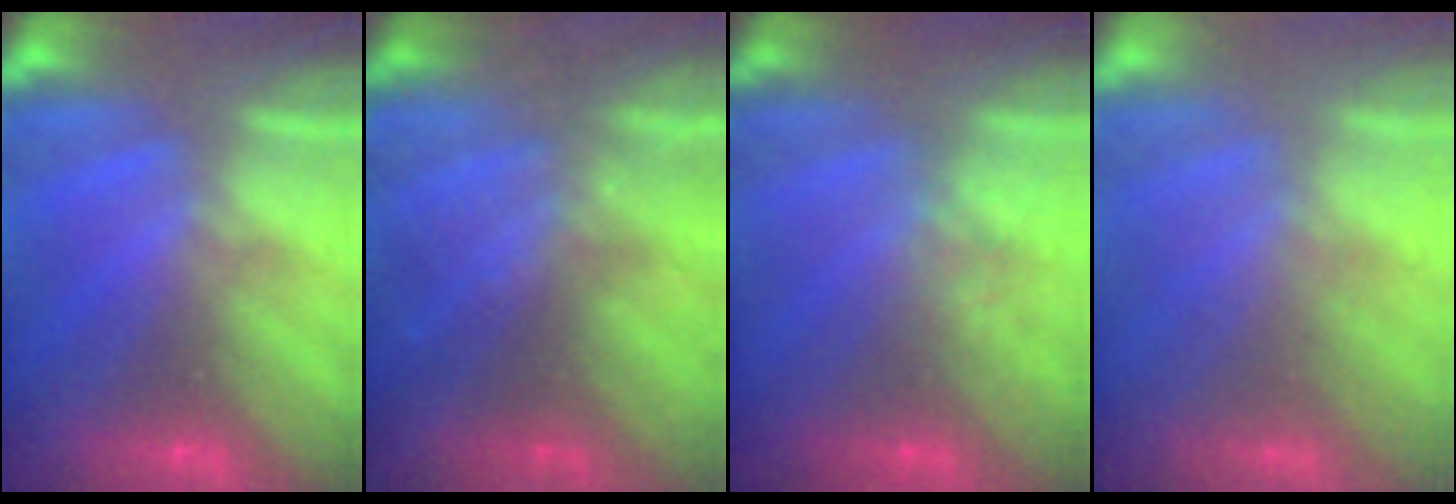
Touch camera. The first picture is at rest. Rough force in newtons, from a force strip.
{"total": 8.5}
{"total": 2.3}
{"total": 2.2}